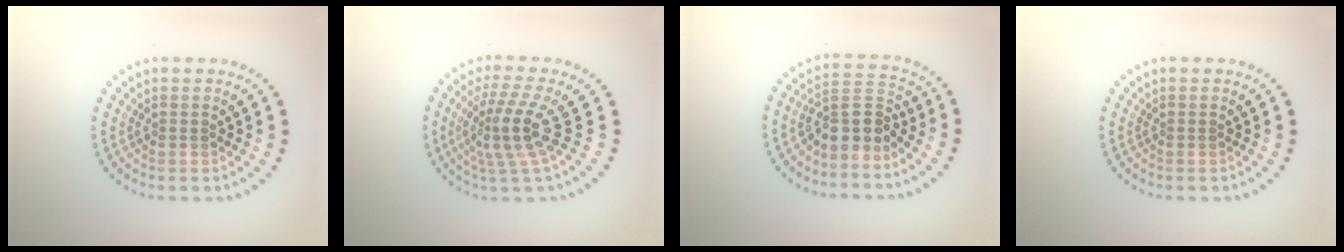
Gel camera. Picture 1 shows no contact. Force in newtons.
{"total": 4.2, "press": 3.1, "slide": 2.8}
{"total": 3.7, "press": 3.1, "slide": 1.9}
{"total": 0.0}